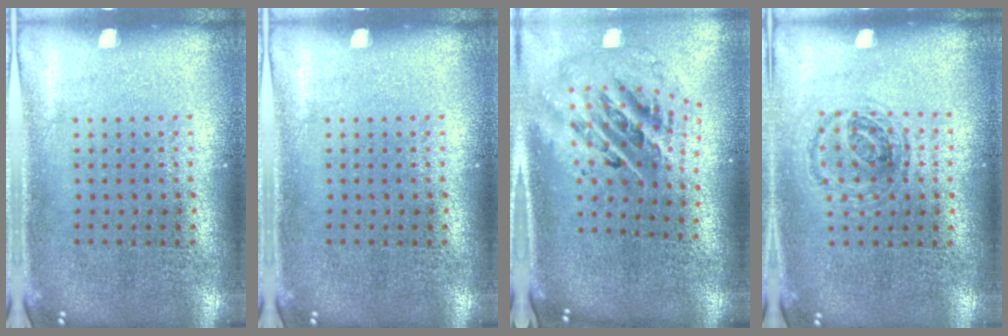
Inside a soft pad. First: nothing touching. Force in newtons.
{"total": 0.0}
{"total": 2.8, "press": 1.9, "slide": 2.1}
{"total": 0.9, "press": 0.9, "slide": 0.3}